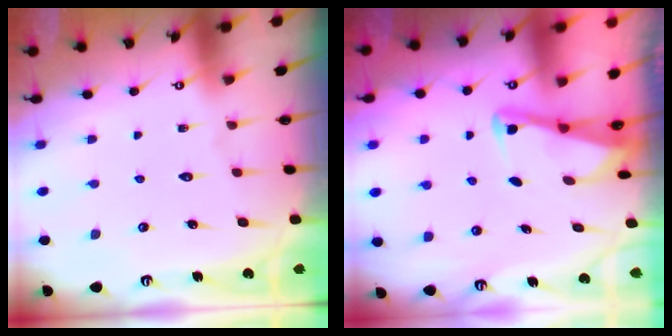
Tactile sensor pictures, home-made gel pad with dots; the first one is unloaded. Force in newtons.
{"total": 2.9, "press": 2.9, "slide": 0.4}